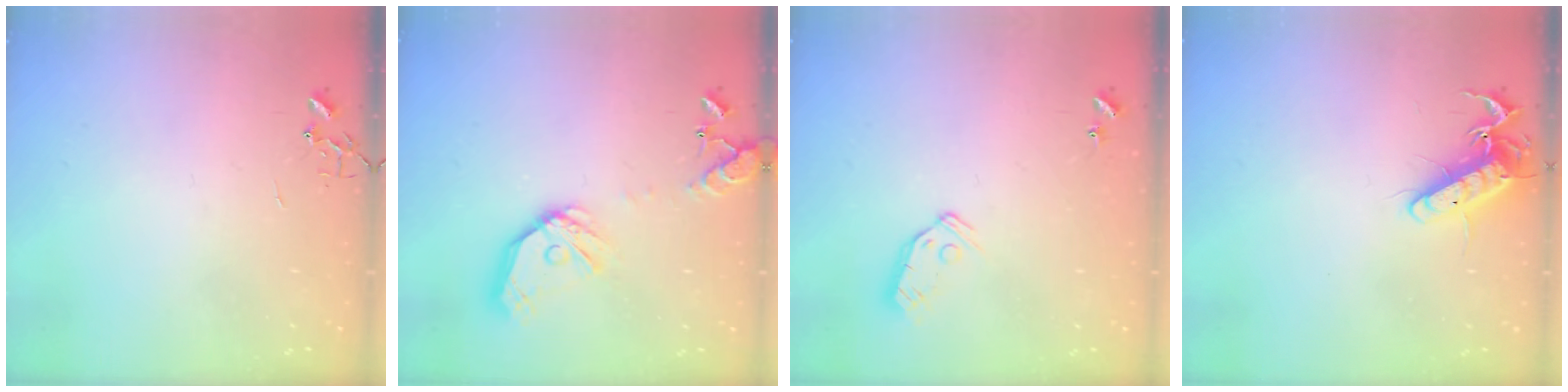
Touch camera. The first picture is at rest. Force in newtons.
{"total": 16.8, "press": 16.6, "slide": 2.9}
{"total": 7.5, "press": 7.5, "slide": 0.4}
{"total": 13.7, "press": 13.6, "slide": 1.5}